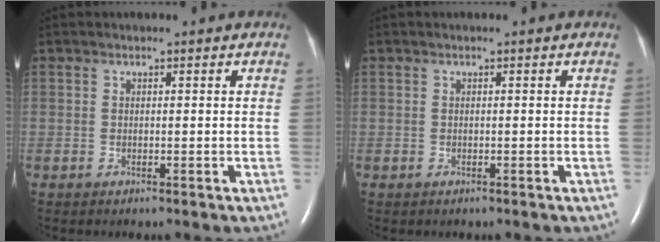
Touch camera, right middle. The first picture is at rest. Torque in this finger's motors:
{"motor_torque": [-0.06, -0.14, -0.04, -0.01]}